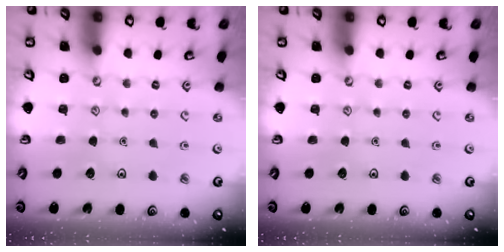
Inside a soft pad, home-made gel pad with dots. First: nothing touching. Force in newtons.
{"total": 0.0}